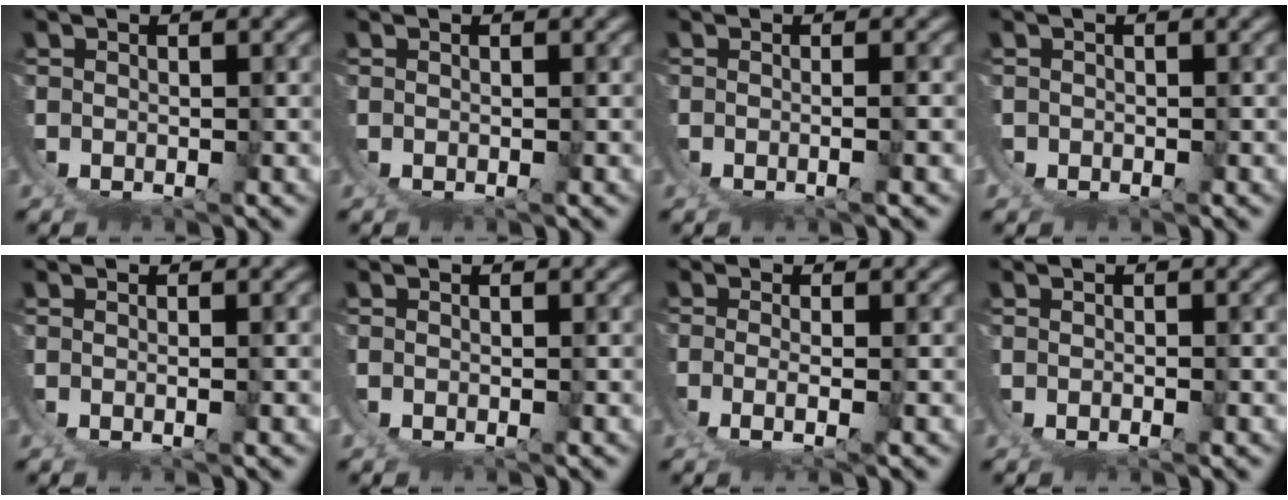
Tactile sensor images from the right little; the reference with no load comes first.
{"total": 0.0}
{"total": 1.6, "force": [0.0, -0.7, 1.4], "torque": [-0.028, -0.006, 0.007]}
{"total": 1.4, "force": [0.2, 1.4, -0.1], "torque": [-0.014, 0.000, 0.000]}
{"total": 1.3, "force": [0.3, -1.0, 0.8], "torque": [-0.017, -0.002, 0.011]}
{"total": 0.6, "force": [0.2, 0.4, 0.3], "torque": [-0.009, 0.001, 0.002]}
{"total": 2.4, "force": [0.4, 0.4, 2.3], "torque": [-0.056, -0.018, 0.017]}
{"total": 0.6, "force": [0.0, -0.3, 0.5], "torque": [-0.008, 0.000, 0.002]}